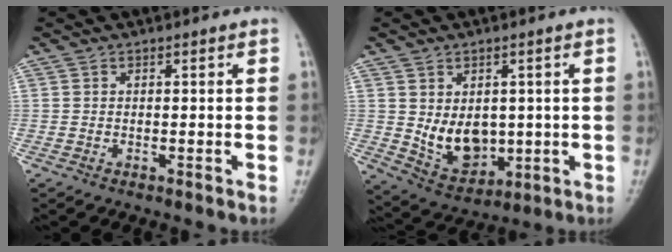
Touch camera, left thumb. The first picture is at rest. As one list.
[{"total": 8.8, "force": [0.3, 6.3, 6.1], "torque": [-0.067, -0.019, 0.029]}]